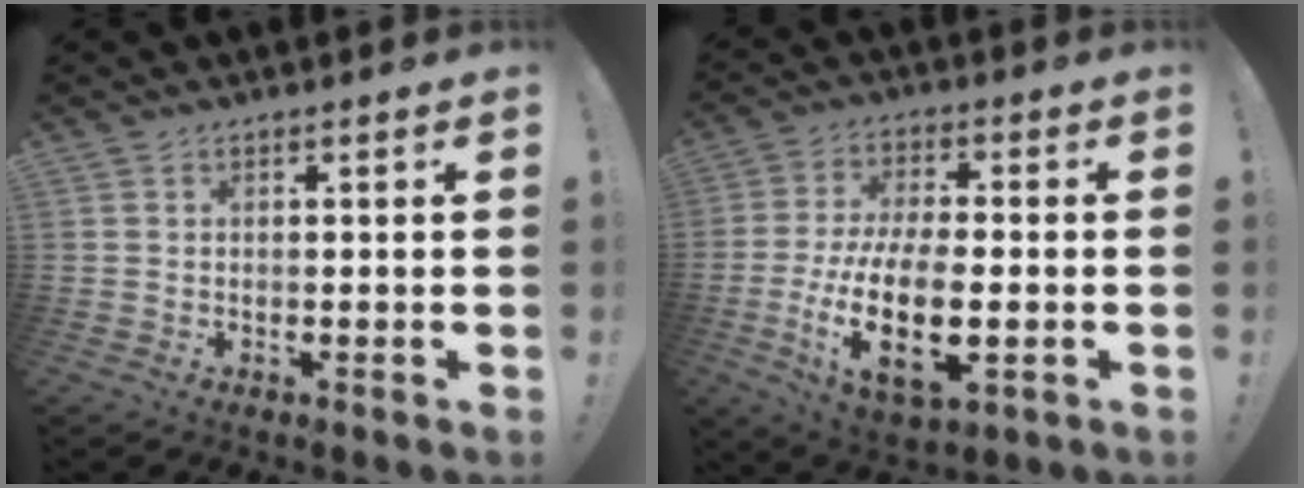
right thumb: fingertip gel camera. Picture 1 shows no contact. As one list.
[{"total": 17.4, "force": [-3.9, 7.3, 15.3], "torque": [-0.295, -0.003, -0.062]}]